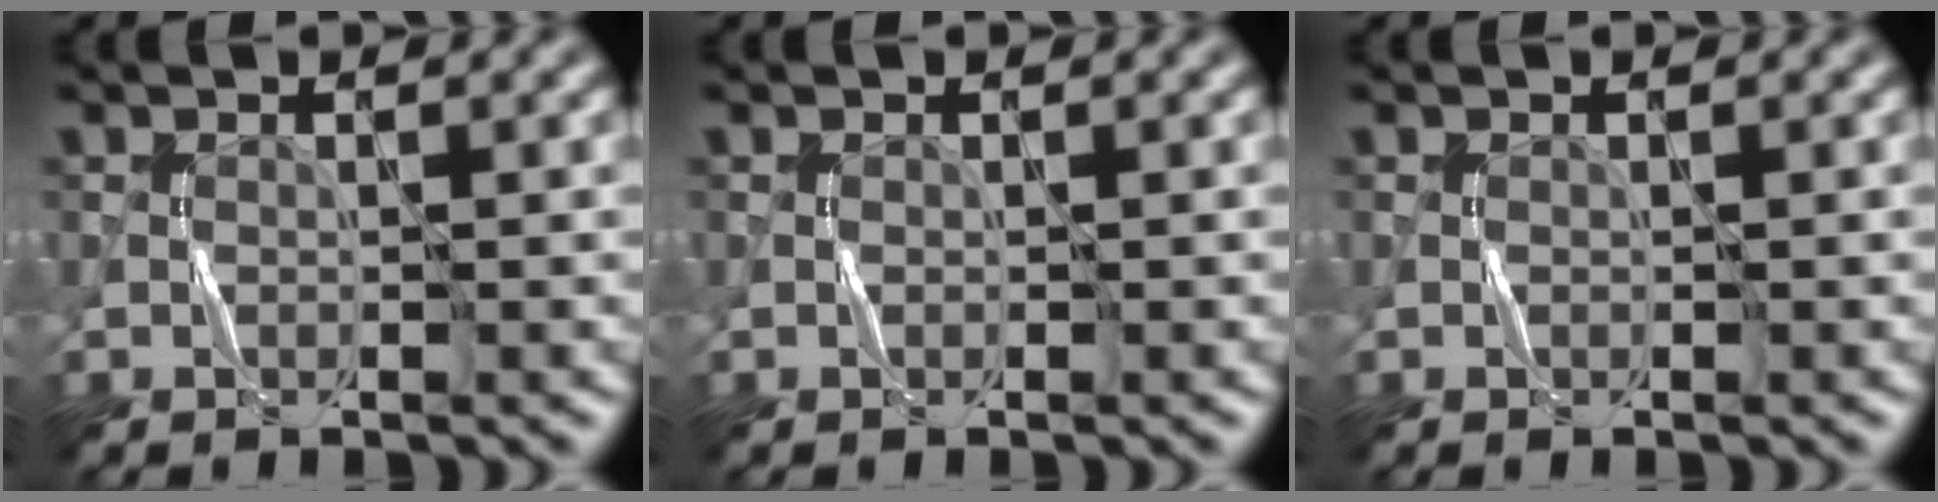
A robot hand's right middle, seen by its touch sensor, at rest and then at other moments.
{"total": 0.0}
{"total": 0.0}